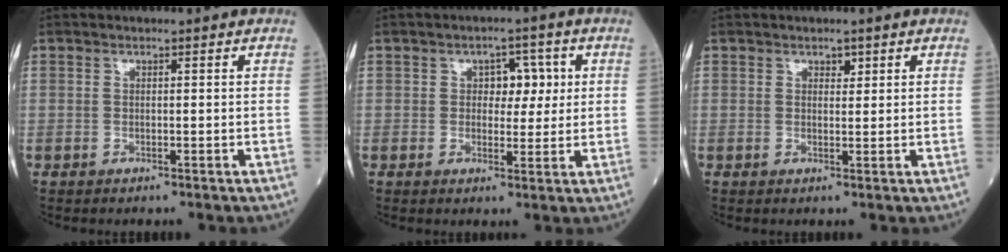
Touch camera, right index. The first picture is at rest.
{"total": 4.5, "force": [1.1, 2.8, 3.3], "torque": [-0.038, 0.012, 0.015]}
{"total": 1.3, "force": [0.8, 0.7, 0.7], "torque": [-0.005, -0.001, 0.010]}